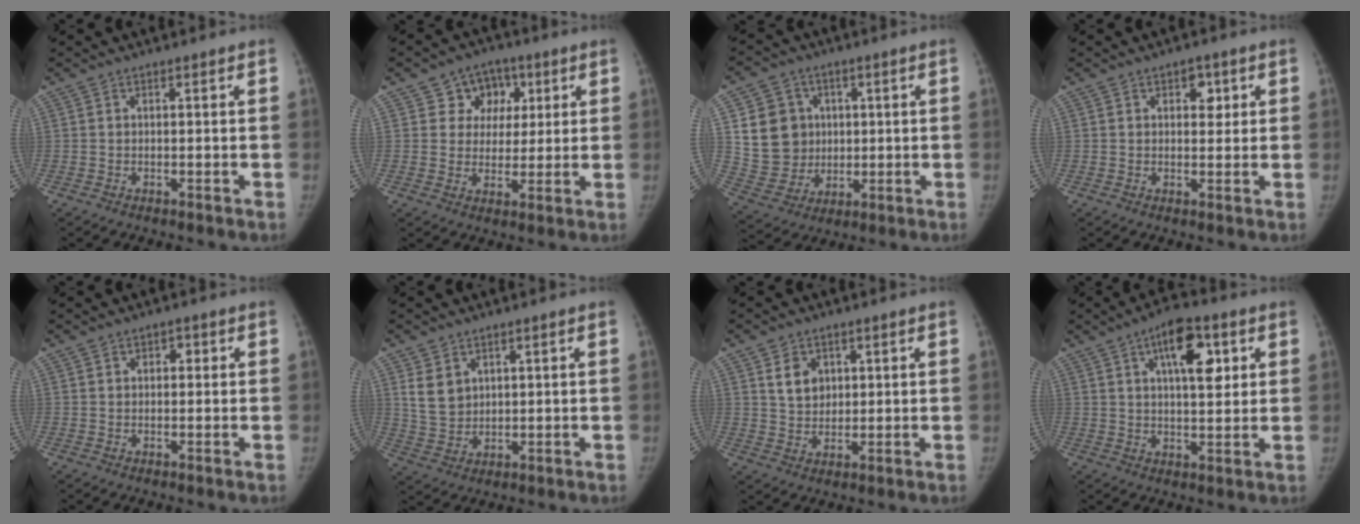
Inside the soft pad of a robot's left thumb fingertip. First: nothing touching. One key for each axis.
{"total": 8.4, "fx": 3.3, "fy": 7.3, "fz": 2.4, "tx": 0.009, "ty": -0.004, "tz": 0.049}
{"total": 13.2, "fx": 2.6, "fy": 11.9, "fz": 5.1, "tx": -0.064, "ty": -0.005, "tz": 0.062}
{"total": 3.5, "fx": 1.4, "fy": 2.4, "fz": 2.1, "tx": -0.004, "ty": -0.004, "tz": 0.016}
{"total": 2.0, "fx": 0.6, "fy": 1.5, "fz": 1.1, "tx": -0.002, "ty": 0.002, "tz": 0.004}
{"total": 5.9, "fx": 2.5, "fy": 4.5, "fz": 2.9, "tx": -0.041, "ty": -0.015, "tz": 0.062}
{"total": 5.5, "fx": 2.2, "fy": 4.3, "fz": 2.7, "tx": -0.023, "ty": -0.015, "tz": 0.044}
{"total": 11.2, "fx": 4.4, "fy": 4.9, "fz": 9.0, "tx": -0.113, "ty": -0.010, "tz": 0.064}